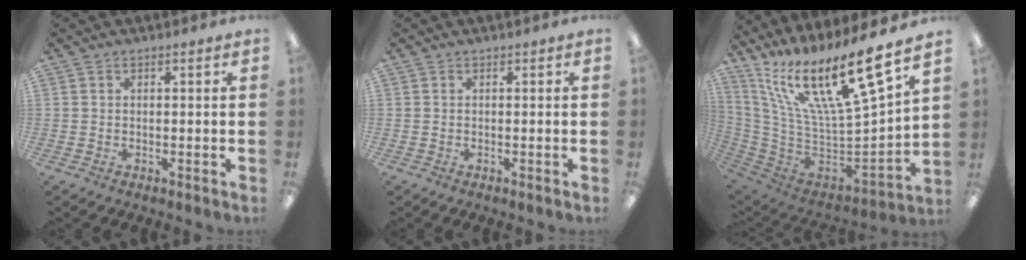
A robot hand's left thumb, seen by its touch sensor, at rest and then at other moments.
{"total": 0.0}
{"total": 22.3, "force": [13.1, 5.6, 17.1], "torque": [-0.303, -0.097, 0.216]}